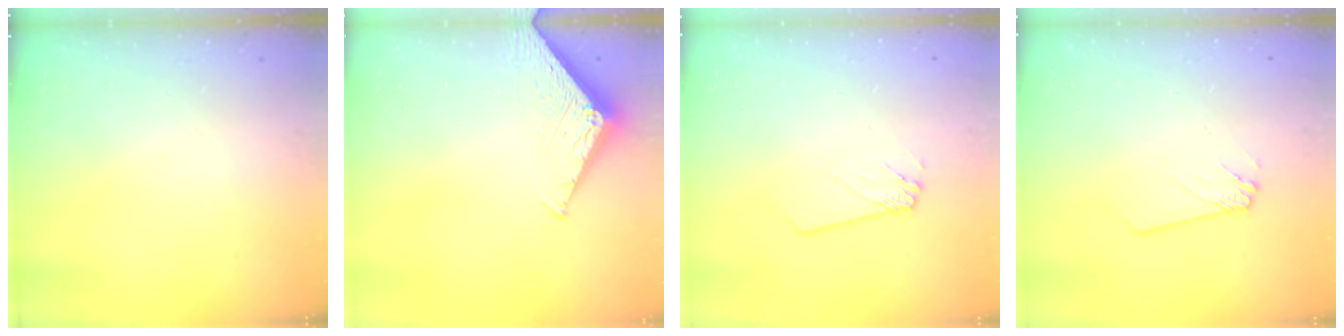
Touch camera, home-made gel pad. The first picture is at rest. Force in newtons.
{"total": 6.5, "press": 6.5, "slide": 0.4}
{"total": 2.4, "press": 2.4, "slide": 0.2}
{"total": 2.4, "press": 2.4, "slide": 0.2}